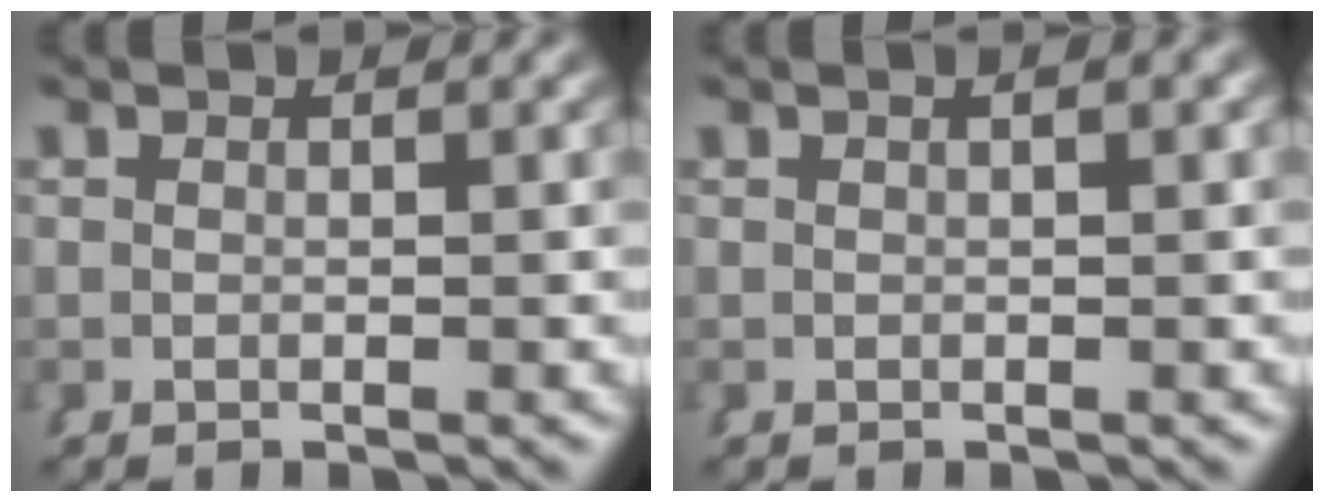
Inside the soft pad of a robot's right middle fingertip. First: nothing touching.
{"total": 0.7, "force": [0.2, 0.0, 0.7], "torque": [-0.011, 0.006, 0.001]}